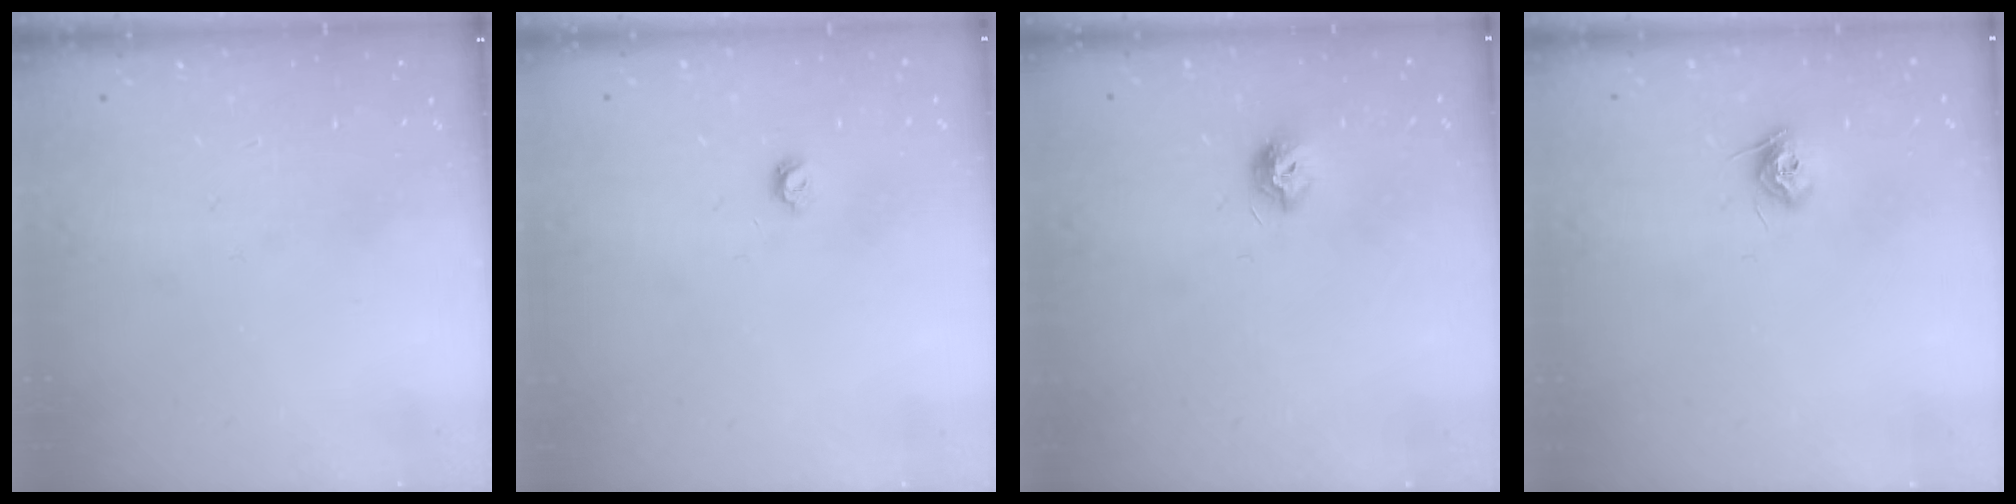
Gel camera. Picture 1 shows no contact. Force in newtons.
{"total": 3.8, "press": 3.7, "slide": 0.6}
{"total": 7.5, "press": 7.5, "slide": 0.1}
{"total": 8.1, "press": 8.1, "slide": 0.2}